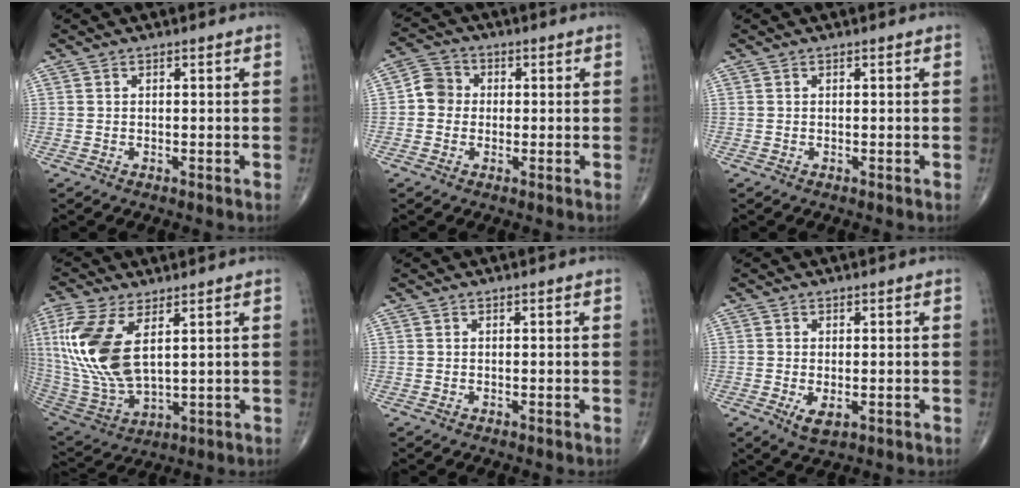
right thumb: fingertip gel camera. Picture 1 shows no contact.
{"total": 4.8, "force": [-0.2, 4.5, 1.8], "torque": [-0.013, 0.012, -0.014]}
{"total": 0.0}
{"total": 17.3, "force": [4.8, 8.2, 14.4], "torque": [-0.323, -0.019, 0.106]}
{"total": 0.0}
{"total": 3.4, "force": [-0.9, 1.7, 2.7], "torque": [-0.049, -0.008, -0.009]}